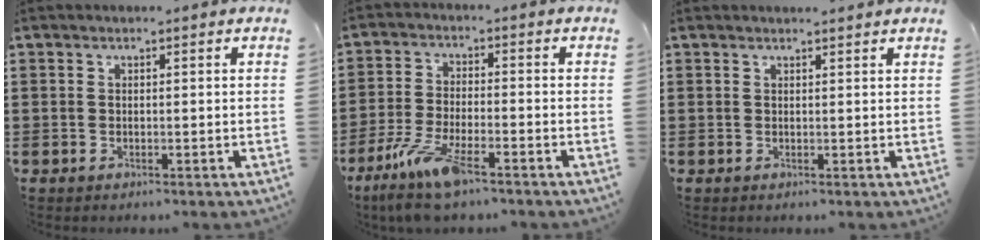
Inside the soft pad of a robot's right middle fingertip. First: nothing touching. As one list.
[{"total": 8.6, "force": [-6.0, 1.6, 6.0], "torque": [-0.130, -0.011, -0.115]}, {"total": 0.8, "force": [0.8, 0.0, 0.2], "torque": [0.003, -0.004, 0.013]}]